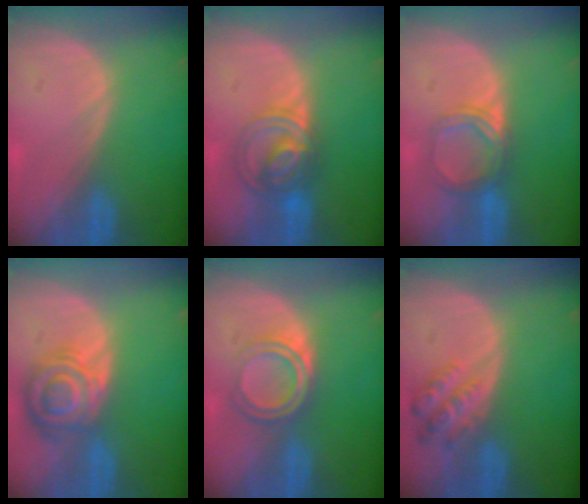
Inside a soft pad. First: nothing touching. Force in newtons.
{"total": 6.7, "press": 6.4, "slide": 2.0}
{"total": 4.9, "press": 4.6, "slide": 1.9}
{"total": 8.2, "press": 7.2, "slide": 3.9}
{"total": 4.7, "press": 4.6, "slide": 0.7}
{"total": 5.3, "press": 5.0, "slide": 1.9}